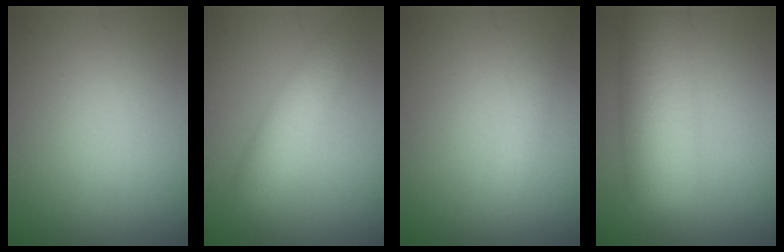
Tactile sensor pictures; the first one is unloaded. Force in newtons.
{"total": 3.7, "press": 3.7, "slide": 0.1}
{"total": 1.2, "press": 1.2, "slide": 0.1}
{"total": 8.1, "press": 8.1, "slide": 0.2}